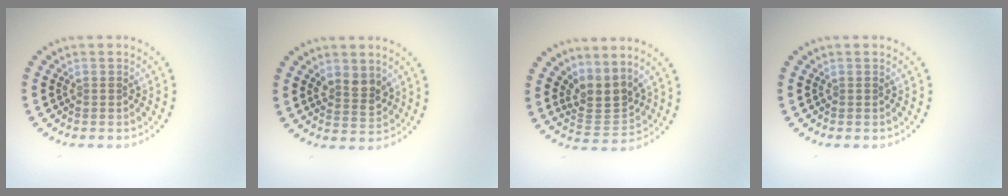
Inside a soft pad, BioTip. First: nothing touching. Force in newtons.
{"total": 2.5, "press": 2.3, "slide": 0.9}
{"total": 3.2, "press": 2.4, "slide": 2.2}
{"total": 0.0}